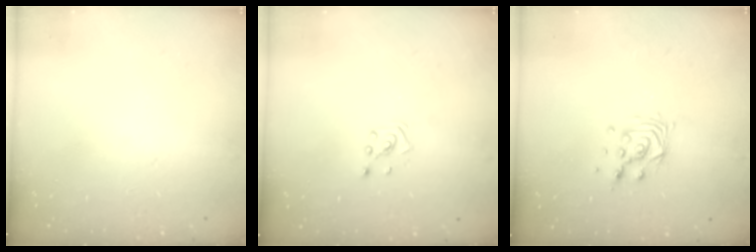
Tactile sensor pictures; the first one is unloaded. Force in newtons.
{"total": 2.1, "press": 2.0, "slide": 0.3}
{"total": 8.2, "press": 8.2, "slide": 0.6}